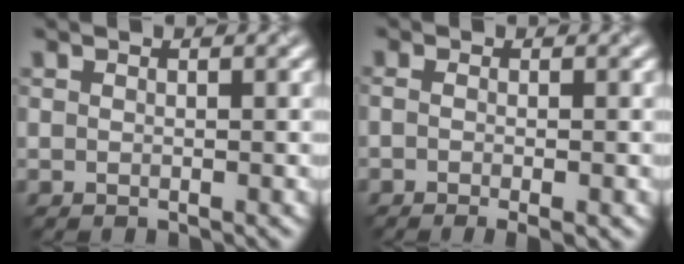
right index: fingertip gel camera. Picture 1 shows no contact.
{"total": 3.5, "force": [-0.9, 1.4, 3.1], "torque": [-0.032, 0.011, -0.013]}